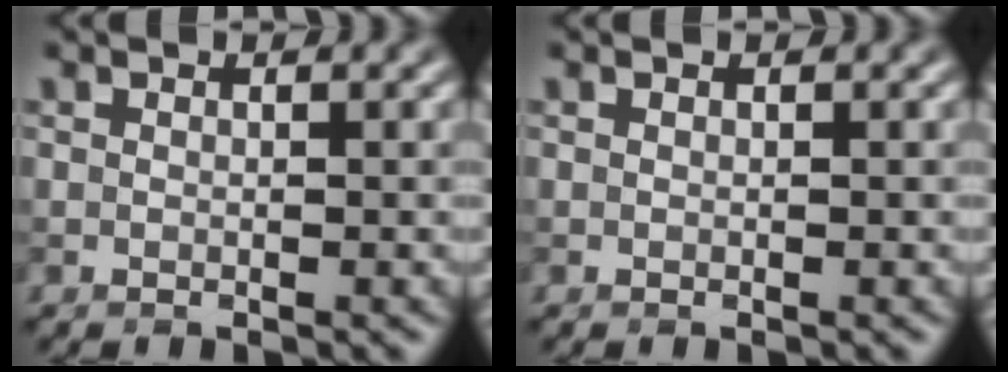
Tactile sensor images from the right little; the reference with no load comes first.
{"total": 0.0}